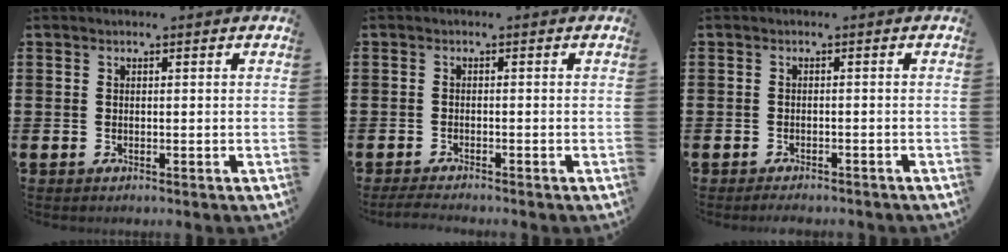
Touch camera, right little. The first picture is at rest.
{"total": 1.3, "force": [-1.1, 0.0, 0.7], "torque": [-0.012, 0.002, -0.021]}
{"total": 1.0, "force": [-1.0, 0.1, 0.2], "torque": [-0.006, -0.001, -0.020]}